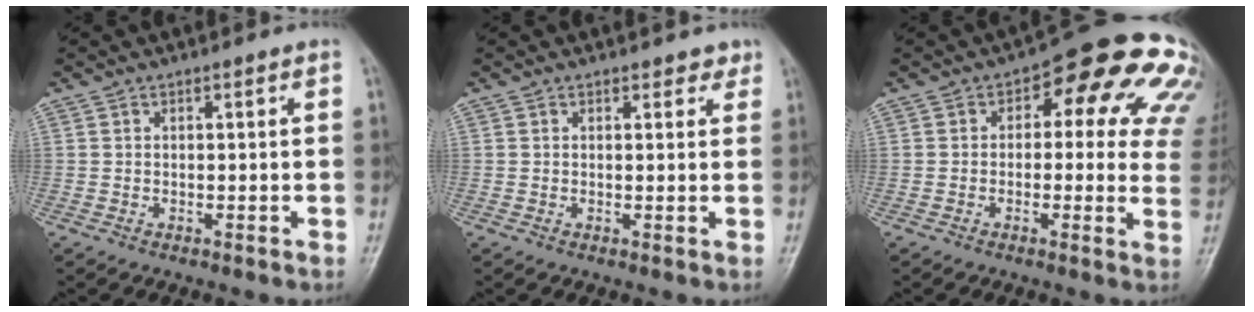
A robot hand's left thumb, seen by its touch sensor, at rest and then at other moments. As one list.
[{"total": 2.0, "force": [1.5, 1.2, 0.6], "torque": [0.014, -0.006, 0.012]}, {"total": 17.4, "force": [5.9, 9.1, 13.6], "torque": [-0.107, 0.018, 0.056]}]